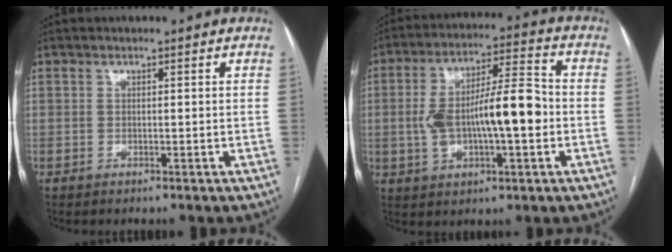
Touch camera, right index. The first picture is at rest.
{"total": 13.5, "force": [-1.4, 3.5, 13.0], "torque": [-0.236, 0.026, -0.019]}